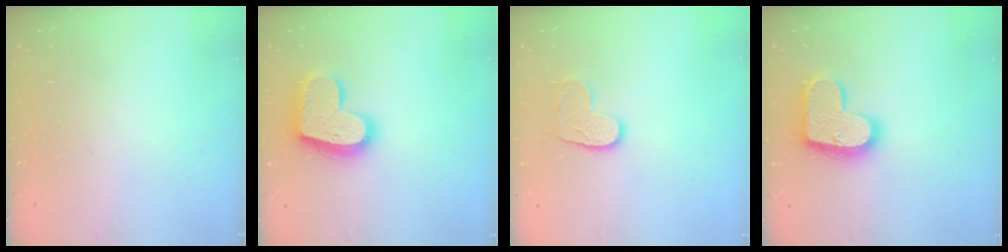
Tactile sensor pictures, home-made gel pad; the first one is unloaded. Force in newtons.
{"total": 18.0, "press": 18.0, "slide": 1.1}
{"total": 8.2, "press": 8.2, "slide": 0.5}
{"total": 17.1, "press": 17.1, "slide": 1.0}